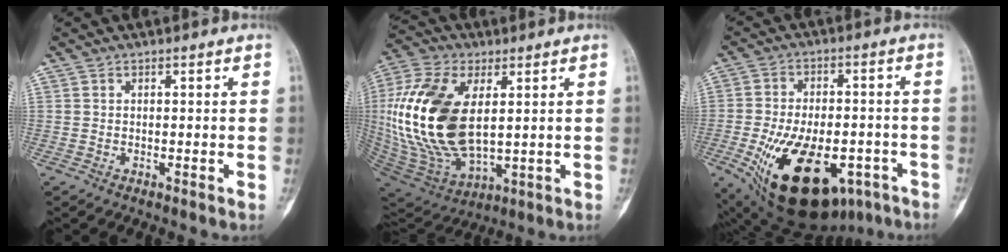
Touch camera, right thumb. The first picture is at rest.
{"total": 24.1, "force": [3.3, 13.1, 20.0], "torque": [-0.418, -0.022, 0.066]}
{"total": 23.2, "force": [-9.5, 12.4, 17.1], "torque": [-0.287, 0.005, -0.126]}